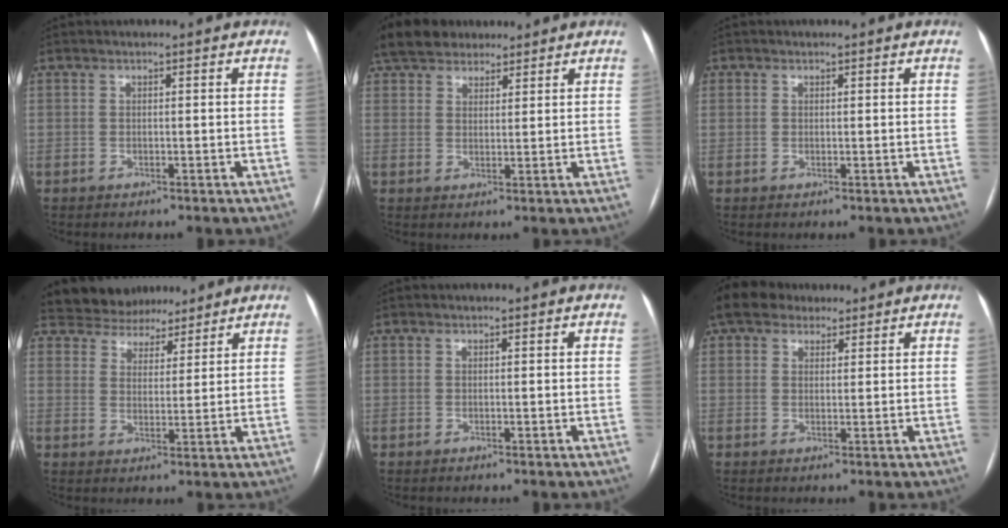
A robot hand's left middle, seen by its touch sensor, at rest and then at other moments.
{"total": 10.5, "force": [8.5, 4.8, 3.8], "torque": [-0.065, 0.044, 0.147]}
{"total": 0.7, "force": [0.3, 0.6, 0.0], "torque": [0.006, 0.002, 0.002]}
{"total": 8.2, "force": [7.5, 3.3, 0.5], "torque": [-0.001, 0.017, 0.112]}
{"total": 0.0}
{"total": 7.2, "force": [5.7, 3.7, 2.4], "torque": [-0.044, 0.038, 0.102]}